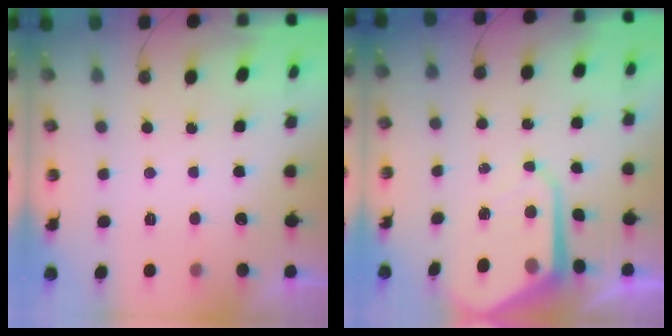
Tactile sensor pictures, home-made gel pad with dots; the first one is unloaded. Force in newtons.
{"total": 8.5, "press": 8.4, "slide": 0.6}